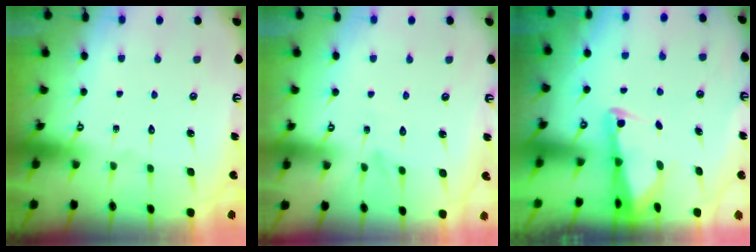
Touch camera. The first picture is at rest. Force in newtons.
{"total": 2.8, "press": 2.8, "slide": 0.3}
{"total": 2.4, "press": 2.4, "slide": 0.3}